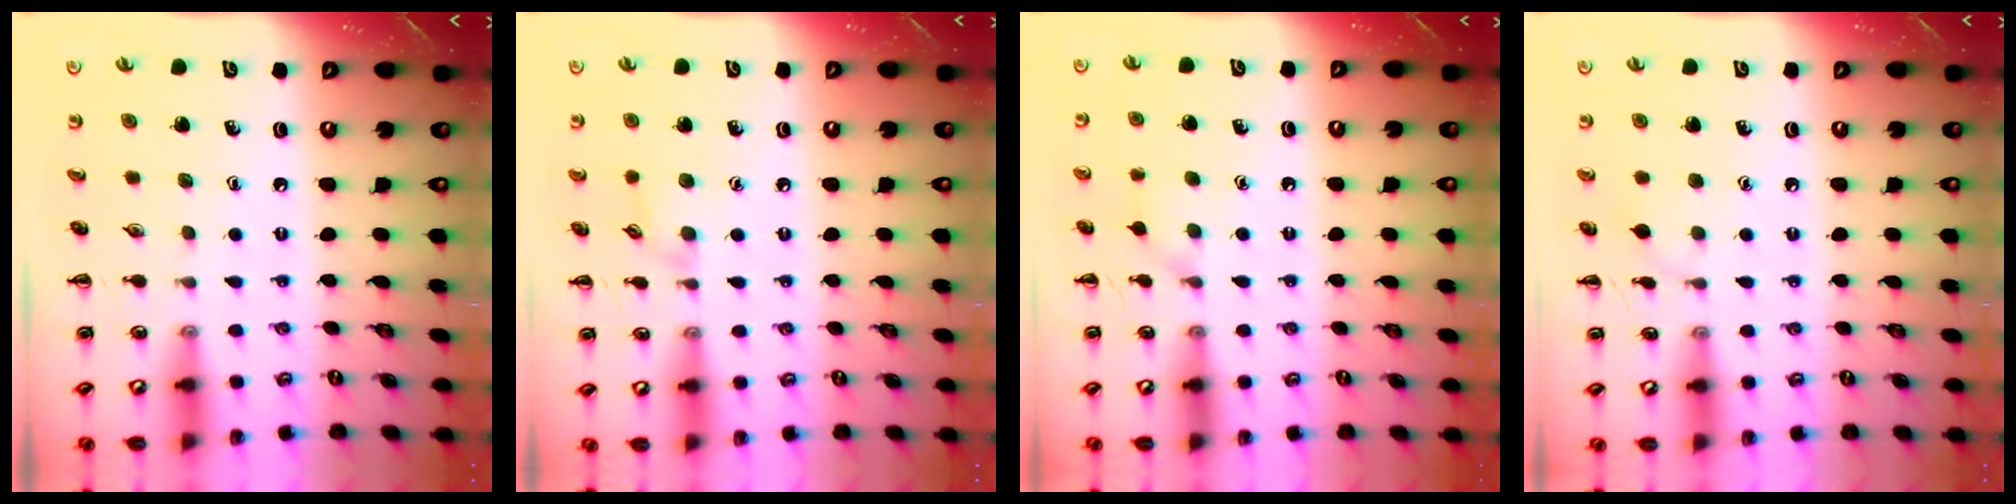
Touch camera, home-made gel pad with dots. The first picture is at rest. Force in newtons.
{"total": 6.4, "press": 5.9, "slide": 2.4}
{"total": 7.2, "press": 7.0, "slide": 2.0}
{"total": 4.6, "press": 4.3, "slide": 1.4}